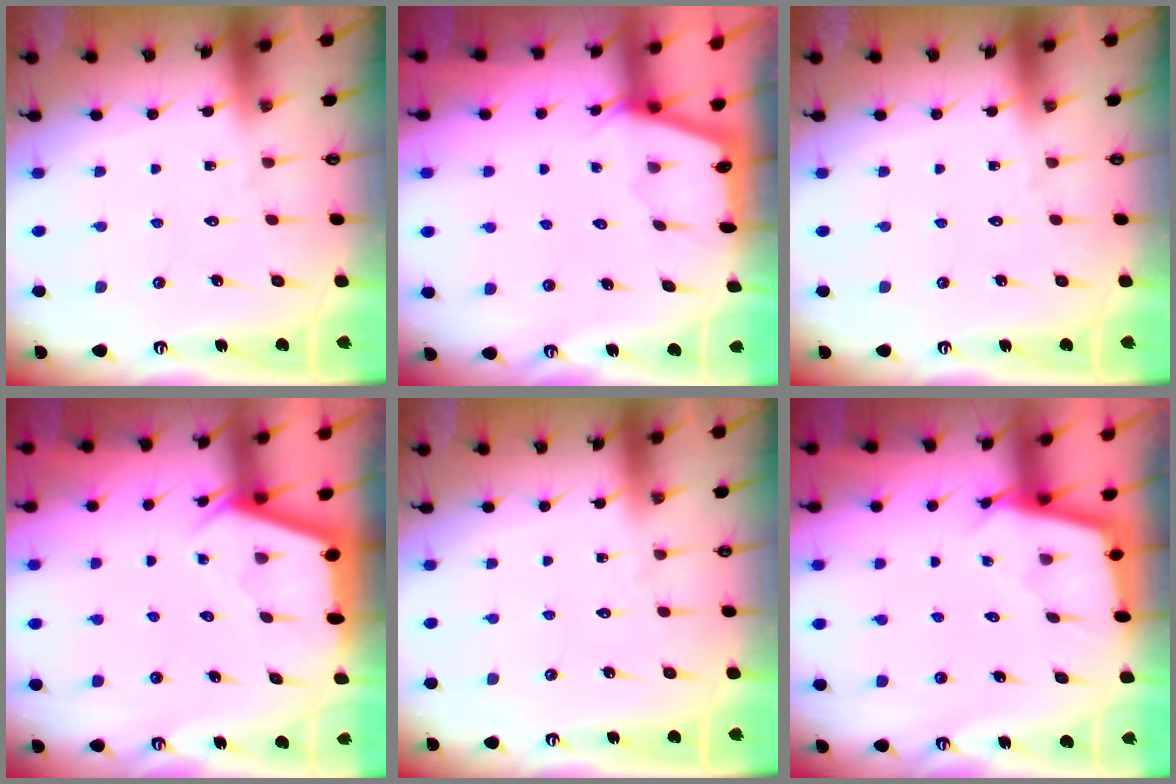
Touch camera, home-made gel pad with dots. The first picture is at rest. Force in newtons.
{"total": 2.1, "press": 2.1, "slide": 0.3}
{"total": 0.0}
{"total": 2.9, "press": 2.9, "slide": 0.3}
{"total": 0.0}
{"total": 2.5, "press": 2.5, "slide": 0.2}